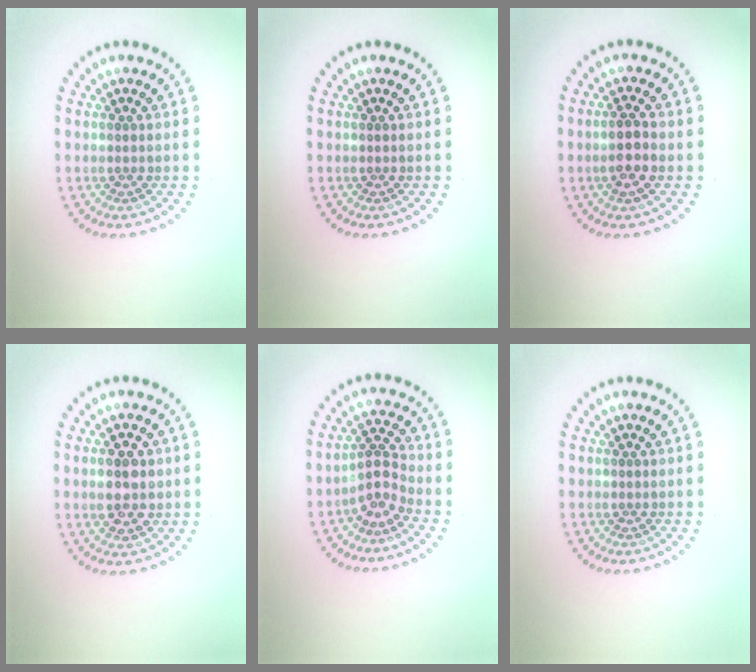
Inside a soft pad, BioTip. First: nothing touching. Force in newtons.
{"total": 0.0}
{"total": 2.4, "press": 2.3, "slide": 0.7}
{"total": 3.4, "press": 3.3, "slide": 0.6}
{"total": 2.8, "press": 1.8, "slide": 2.1}
{"total": 0.0}